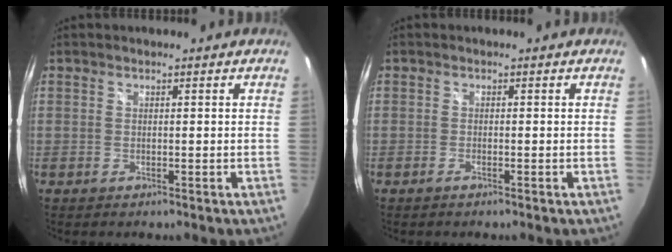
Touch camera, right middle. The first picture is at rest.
{"total": 0.9, "force": [-0.6, -0.2, 0.6], "torque": [-0.010, -0.001, -0.014]}